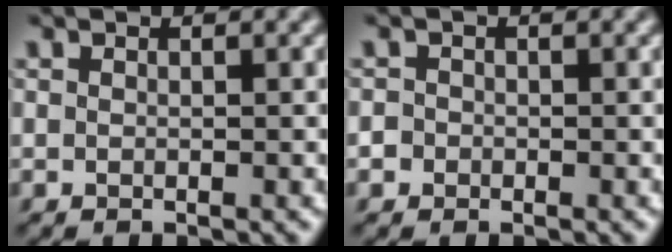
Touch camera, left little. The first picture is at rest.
{"total": 1.9, "force": [-0.7, 1.7, 0.4], "torque": [0.002, 0.010, -0.023]}